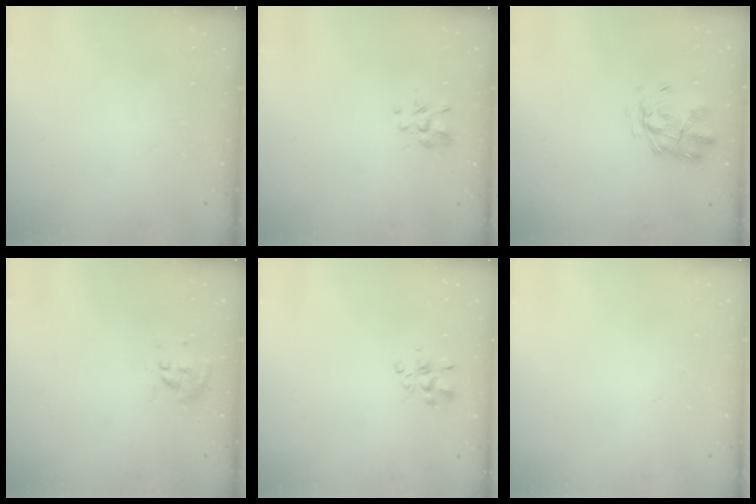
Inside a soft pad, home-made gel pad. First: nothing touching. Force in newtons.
{"total": 2.3, "press": 2.1, "slide": 0.9}
{"total": 2.6, "press": 2.4, "slide": 0.8}
{"total": 0.0}
{"total": 3.9, "press": 3.7, "slide": 1.2}
{"total": 1.7, "press": 1.6, "slide": 0.2}